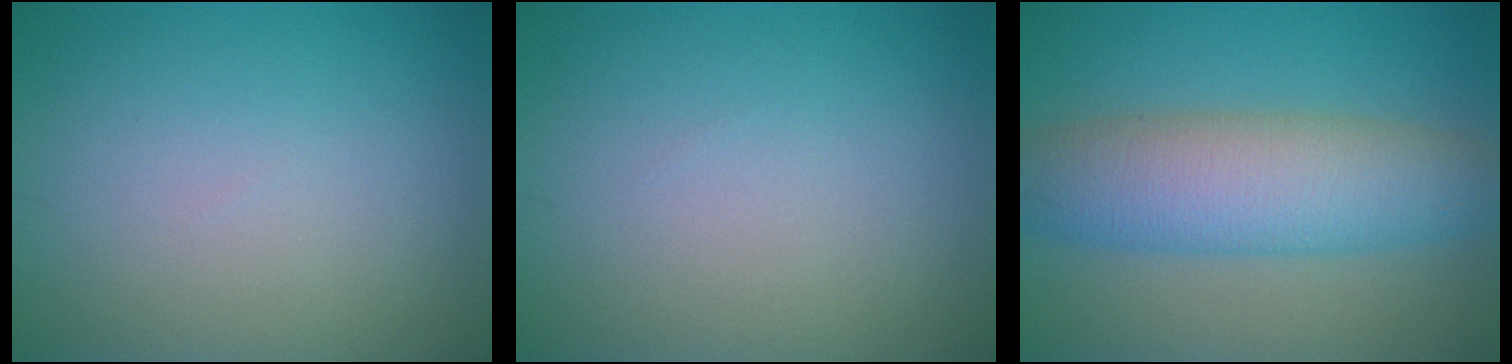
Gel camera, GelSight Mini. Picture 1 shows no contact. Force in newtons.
{"total": 0.0}
{"total": 8.0, "press": 8.0, "slide": 0.3}